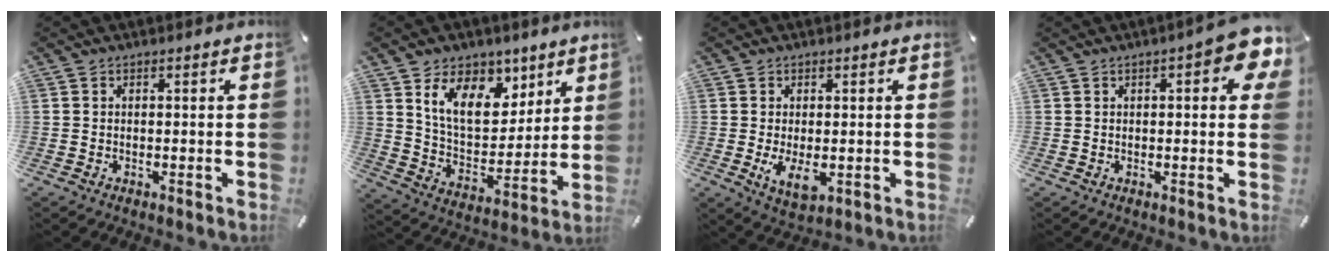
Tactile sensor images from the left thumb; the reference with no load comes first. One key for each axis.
{"total": 14.1, "fx": 8.3, "fy": 9.4, "fz": 6.6, "tx": -0.120, "ty": -0.047, "tz": 0.159}
{"total": 5.7, "fx": -0.7, "fy": 2.9, "fz": 4.8, "tx": -0.099, "ty": -0.015, "tz": -0.017}
{"total": 8.2, "fx": 2.9, "fy": 2.9, "fz": 7.1, "tx": -0.093, "ty": -0.007, "tz": 0.045}